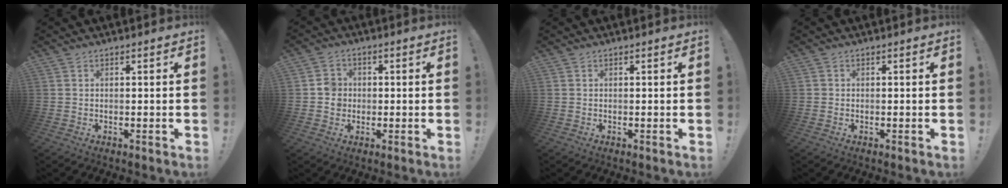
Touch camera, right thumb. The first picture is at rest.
{"total": 5.0, "force": [-0.5, 4.7, 1.9], "torque": [-0.014, 0.009, -0.009]}
{"total": 0.0}
{"total": 0.0}